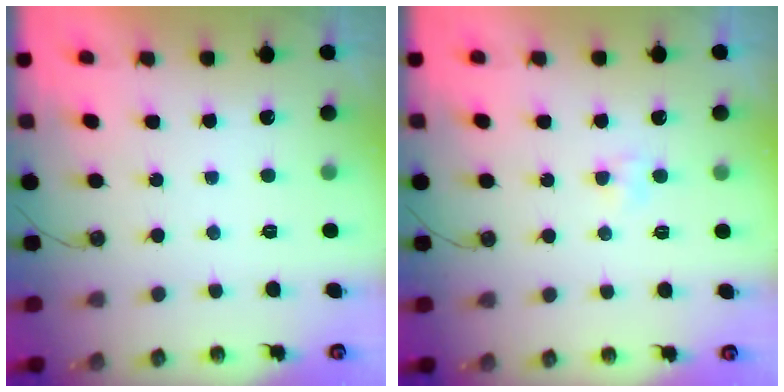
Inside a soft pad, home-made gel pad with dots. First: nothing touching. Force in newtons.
{"total": 2.4, "press": 2.3, "slide": 0.3}